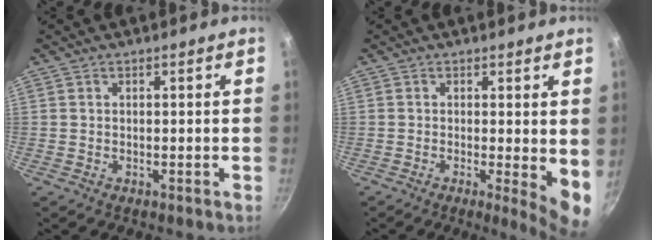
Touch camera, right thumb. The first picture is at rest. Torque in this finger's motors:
{"motor_torque": [-0.10, 0.87, 0.13, -0.11, 0.16]}